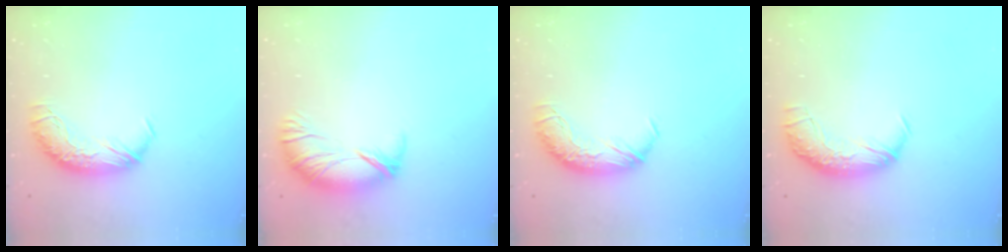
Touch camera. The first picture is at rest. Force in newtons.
{"total": 3.2, "press": 2.5, "slide": 2.0}
{"total": 0.0}
{"total": 2.3, "press": 0.9, "slide": 2.1}